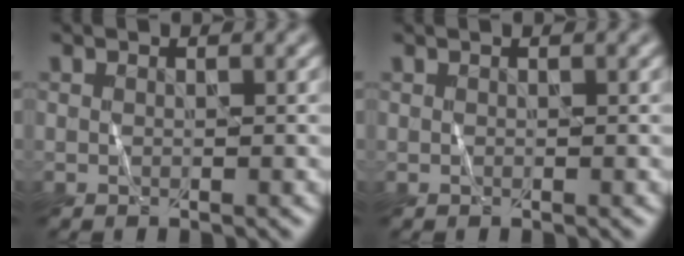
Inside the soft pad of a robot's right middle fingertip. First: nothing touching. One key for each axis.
{"total": 0.0}